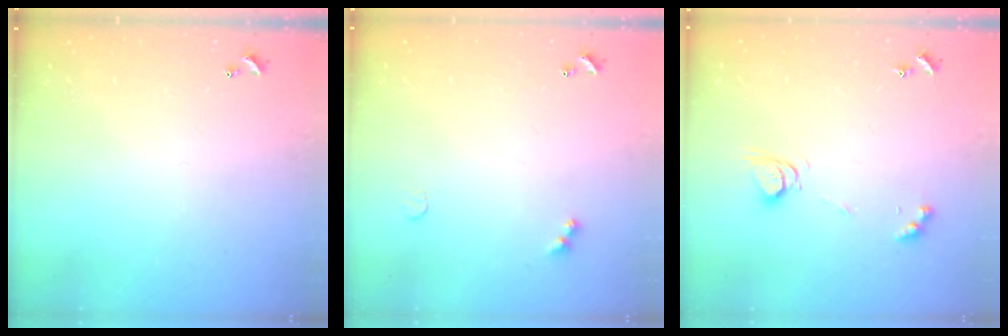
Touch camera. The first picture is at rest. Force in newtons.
{"total": 4.7, "press": 4.7, "slide": 0.6}
{"total": 5.2, "press": 5.2, "slide": 0.1}